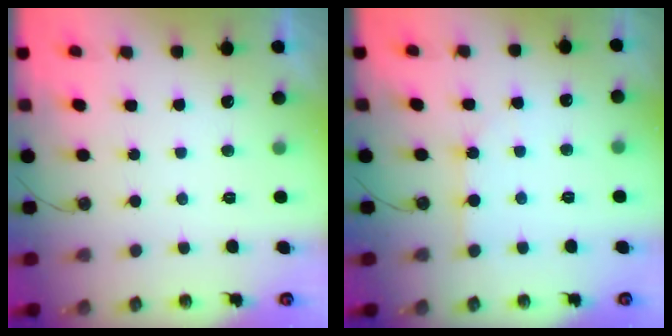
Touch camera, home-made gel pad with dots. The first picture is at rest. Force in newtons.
{"total": 2.6, "press": 2.6, "slide": 0.4}